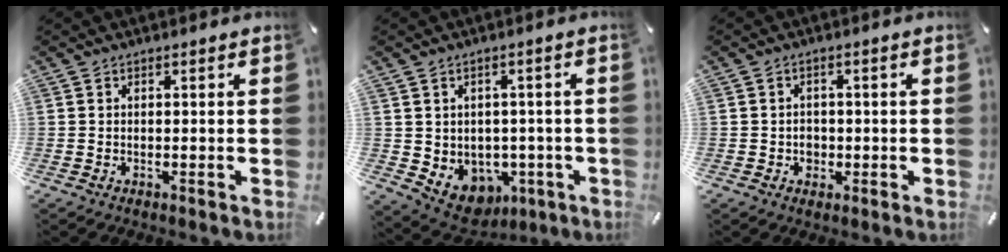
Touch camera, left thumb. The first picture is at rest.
{"total": 5.8, "force": [-0.2, 5.7, 1.2], "torque": [-0.027, -0.016, 0.005]}
{"total": 2.5, "force": [-0.4, 2.4, 0.7], "torque": [-0.007, 0.001, -0.011]}